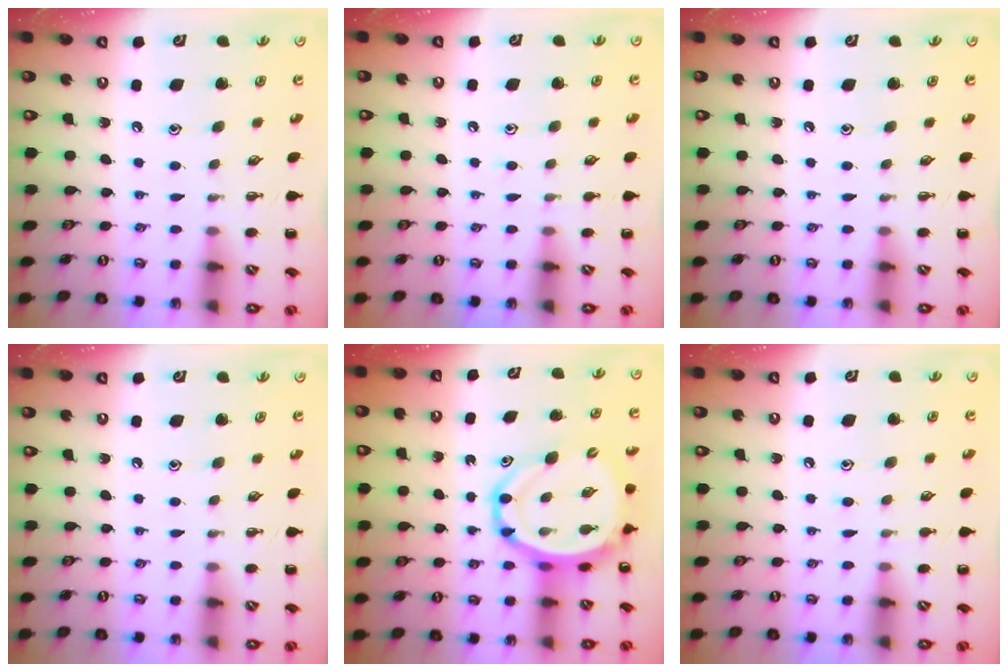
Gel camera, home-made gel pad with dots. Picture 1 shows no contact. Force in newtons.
{"total": 4.2, "press": 4.0, "slide": 1.2}
{"total": 0.0}
{"total": 0.0}
{"total": 9.6, "press": 9.2, "slide": 2.9}
{"total": 5.0, "press": 4.8, "slide": 1.6}